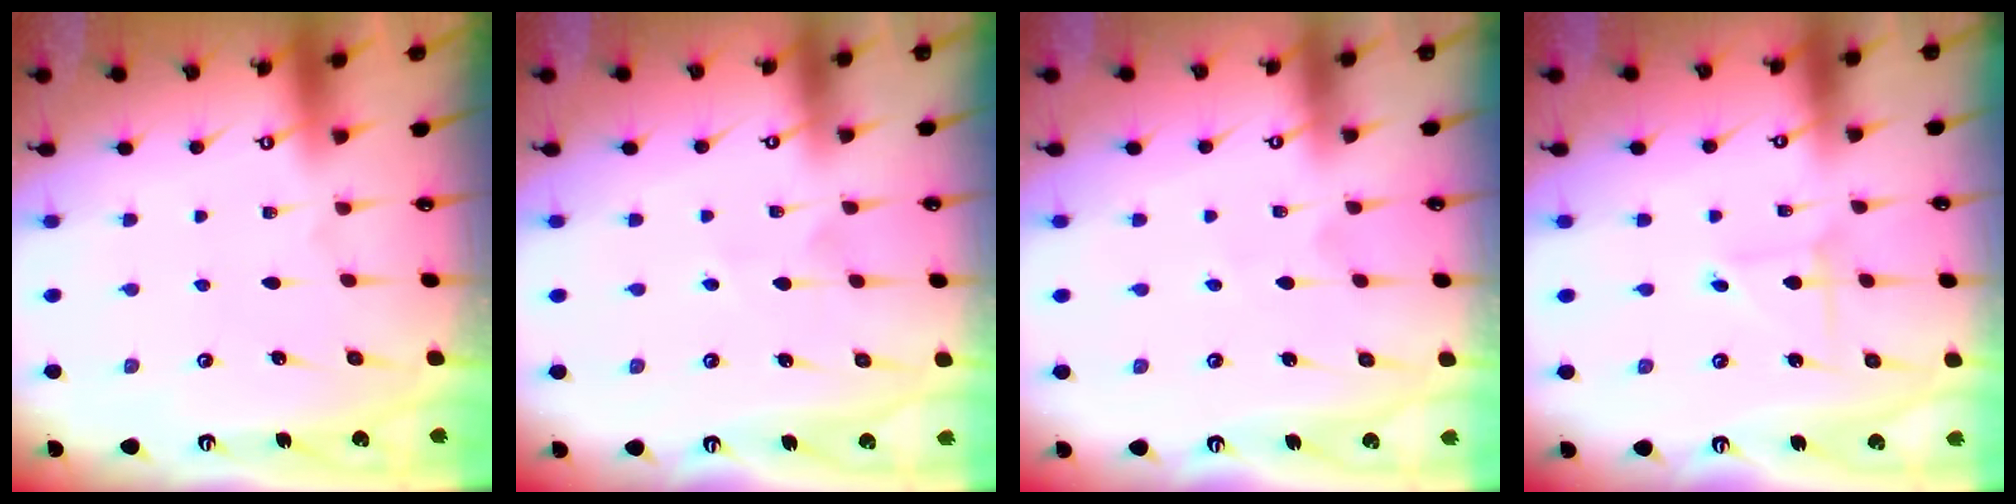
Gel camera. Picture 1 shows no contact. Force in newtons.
{"total": 2.6, "press": 2.4, "slide": 1.0}
{"total": 2.7, "press": 2.7, "slide": 0.3}
{"total": 1.4, "press": 1.4, "slide": 0.1}